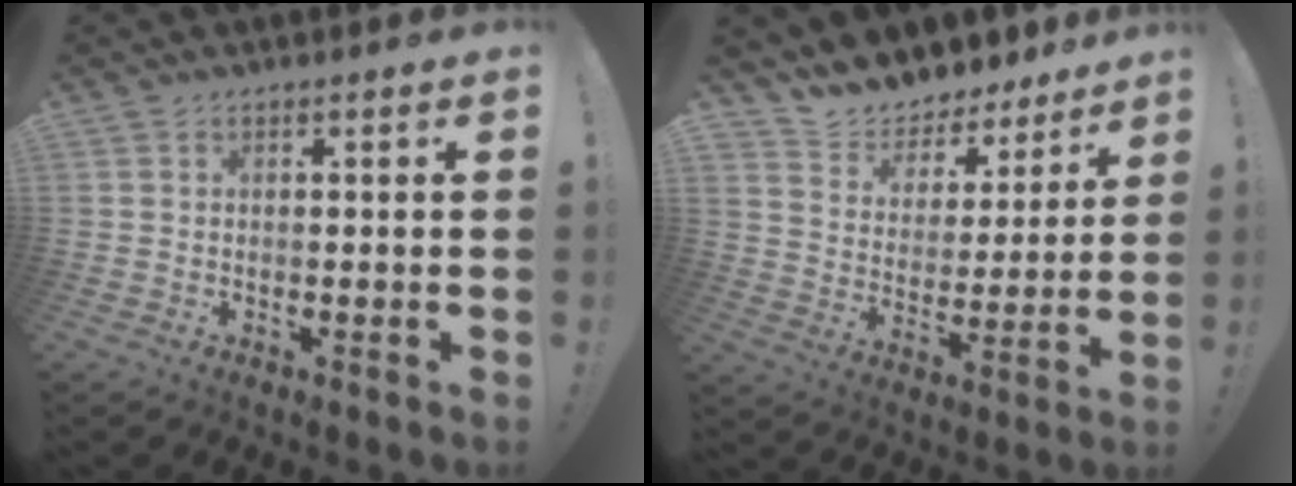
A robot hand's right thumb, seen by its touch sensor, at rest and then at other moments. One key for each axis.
{"total": 9.2, "fx": 8.5, "fy": 3.6, "fz": 0.5, "tx": -0.020, "ty": -0.083, "tz": 0.154}